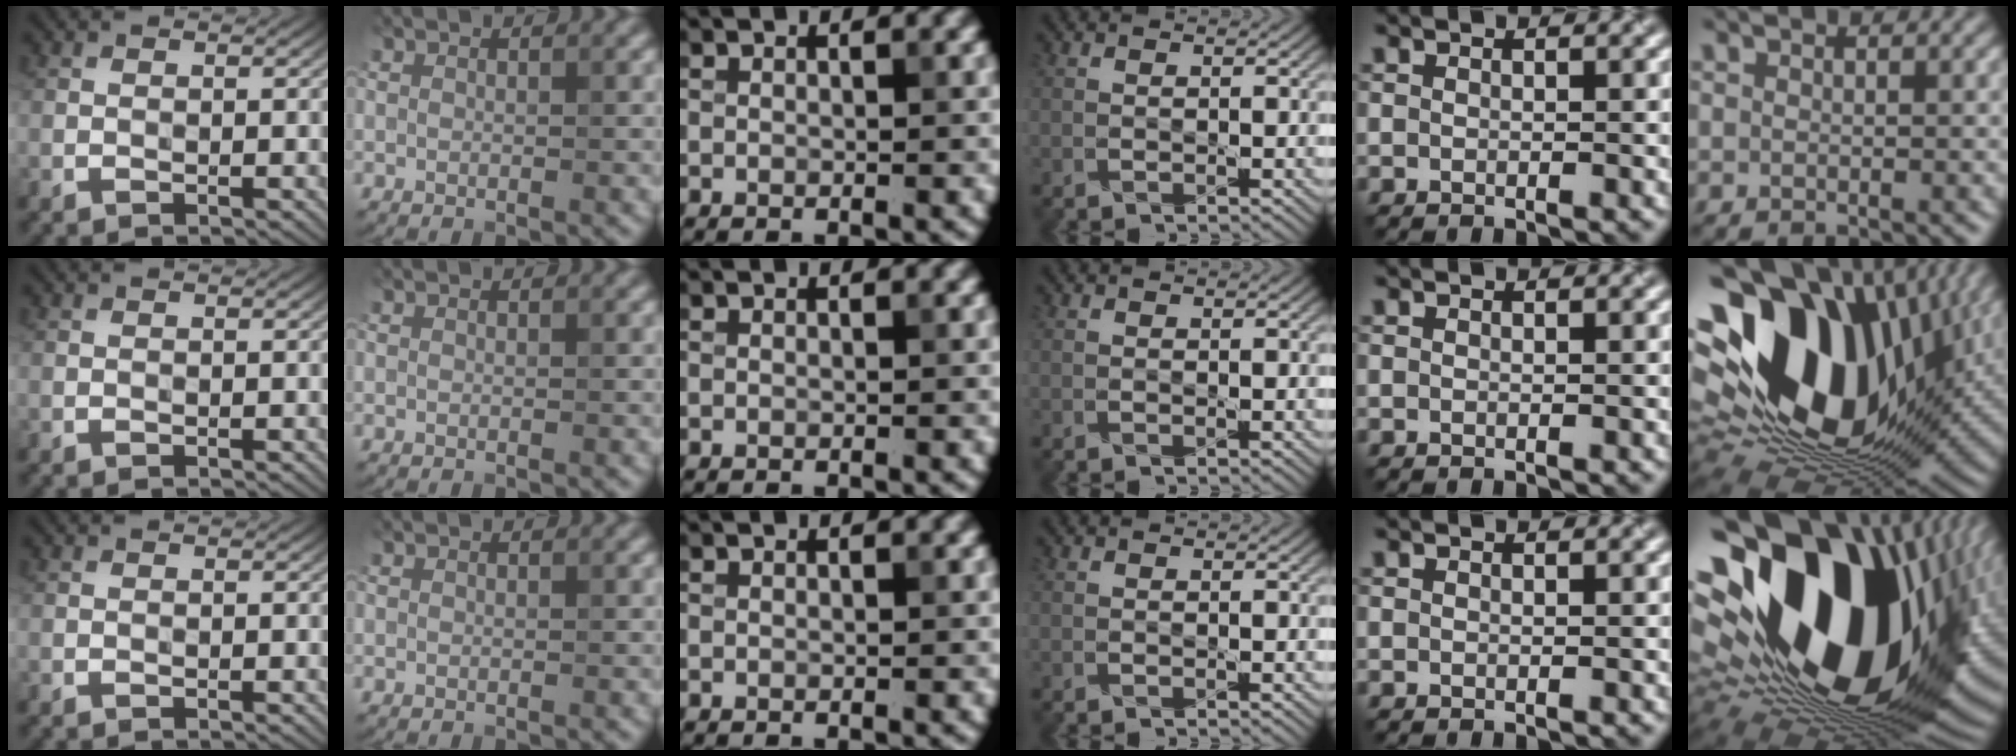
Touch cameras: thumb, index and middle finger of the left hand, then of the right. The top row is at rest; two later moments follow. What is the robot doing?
{"motion": "shake", "object": "handbell"}